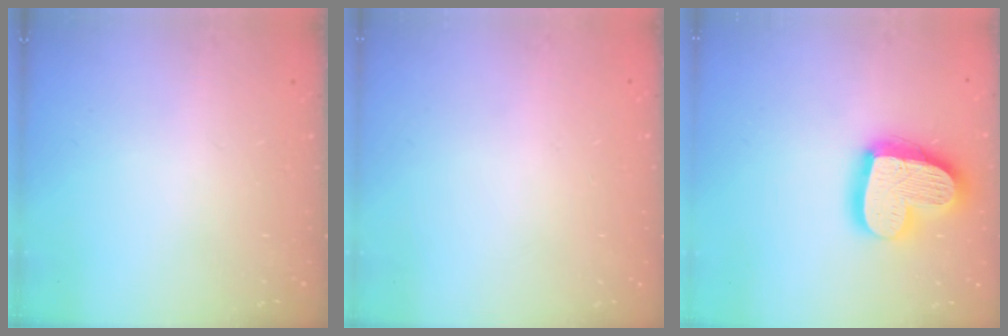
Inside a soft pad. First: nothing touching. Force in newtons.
{"total": 0.0}
{"total": 21.1, "press": 21.0, "slide": 1.8}